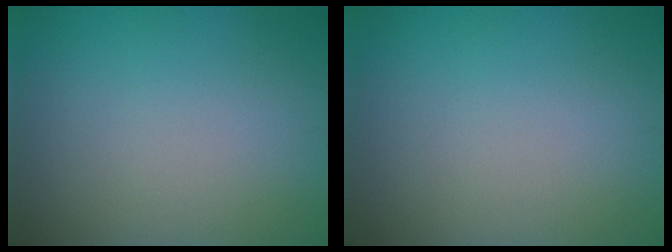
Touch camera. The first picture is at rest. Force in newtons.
{"total": 0.0}